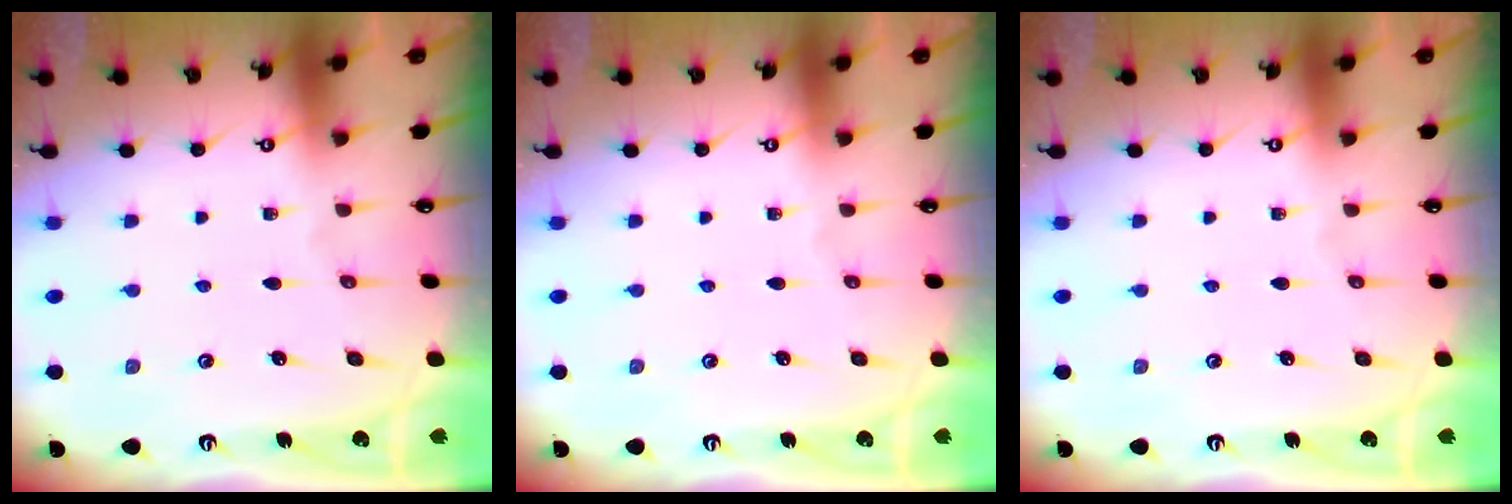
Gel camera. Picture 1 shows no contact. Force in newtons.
{"total": 0.0}
{"total": 0.0}